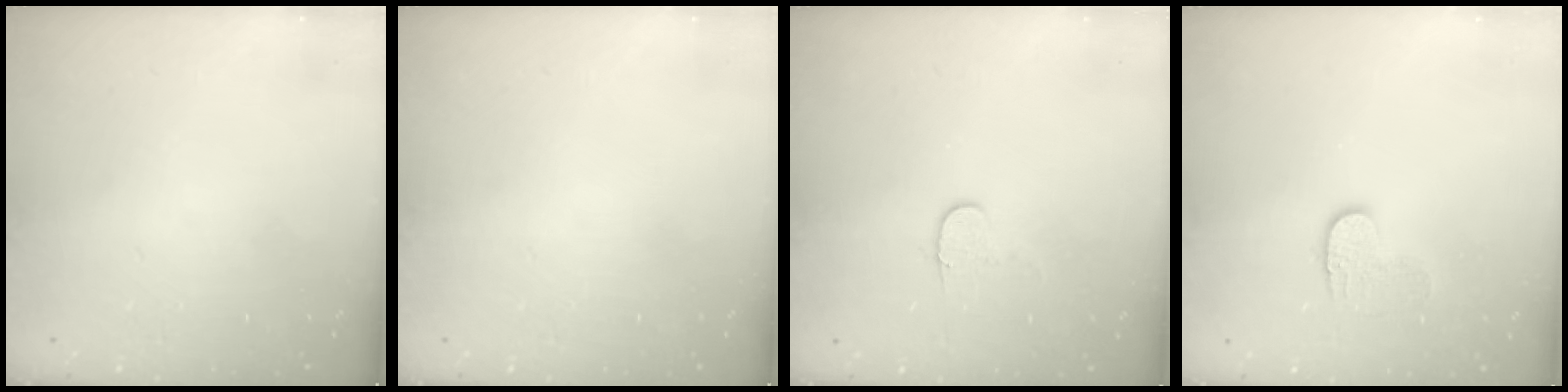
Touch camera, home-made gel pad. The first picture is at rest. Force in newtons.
{"total": 0.0}
{"total": 5.5, "press": 5.4, "slide": 0.5}
{"total": 5.7, "press": 5.7, "slide": 0.5}